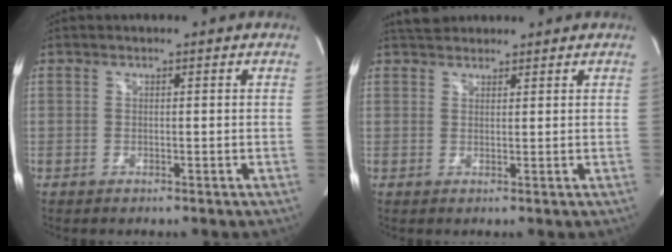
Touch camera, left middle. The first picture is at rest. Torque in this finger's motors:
{"motor_torque": [0.58, -0.51, -0.02, 0.00]}